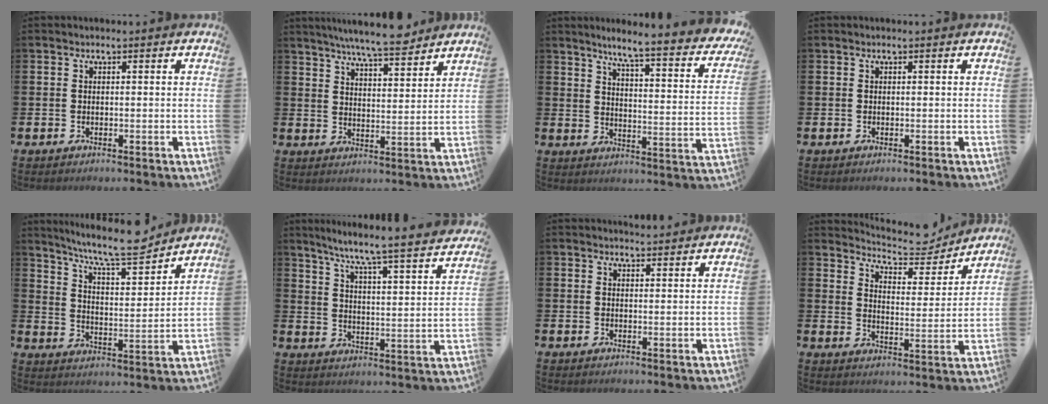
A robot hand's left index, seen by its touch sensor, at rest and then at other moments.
{"total": 7.2, "force": [6.8, 0.4, 2.2], "torque": [-0.052, -0.034, 0.120]}
{"total": 6.3, "force": [5.2, 0.3, 3.6], "torque": [-0.081, -0.050, 0.076]}
{"total": 0.0}
{"total": 9.8, "force": [8.9, 1.2, 3.9], "torque": [-0.096, -0.058, 0.153]}
{"total": 6.6, "force": [6.0, -0.3, 2.6], "torque": [-0.075, -0.057, 0.094]}
{"total": 2.4, "force": [2.4, 0.2, -0.1], "torque": [0.006, -0.015, 0.043]}
{"total": 6.6, "force": [6.3, 1.6, 1.1], "torque": [-0.040, -0.047, 0.108]}